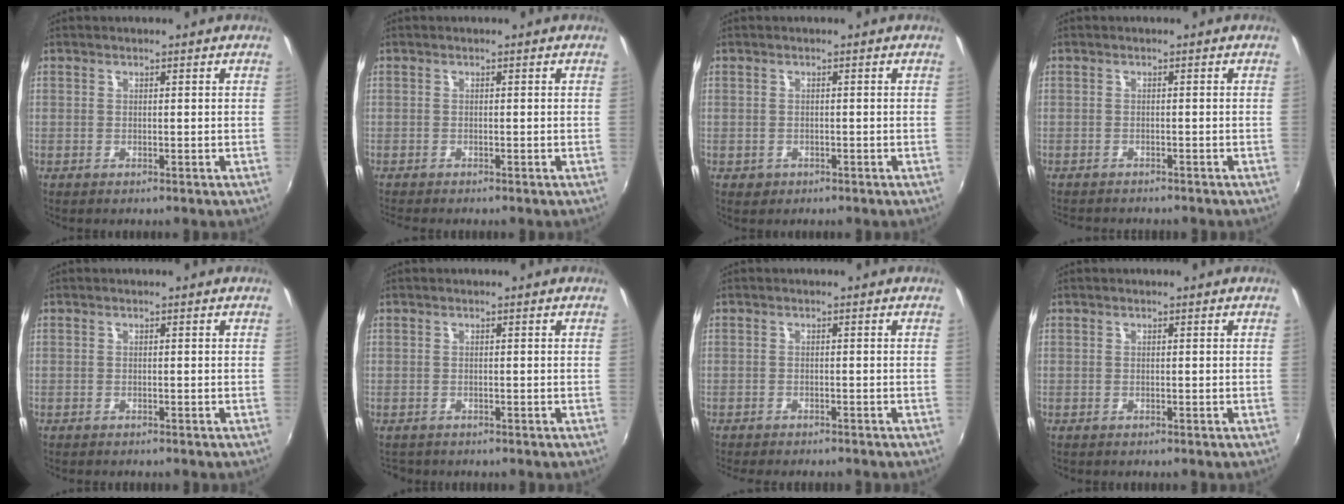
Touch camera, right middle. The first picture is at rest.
{"total": 1.6, "force": [-1.5, 0.1, 0.5], "torque": [-0.012, -0.013, -0.028]}
{"total": 1.6, "force": [-0.7, 1.4, 0.4], "torque": [-0.010, -0.004, -0.008]}
{"total": 3.9, "force": [-3.6, 0.9, 1.1], "torque": [-0.030, -0.016, -0.057]}
{"total": 1.0, "force": [-0.9, 0.2, 0.2], "torque": [-0.006, -0.006, -0.016]}
{"total": 1.6, "force": [-1.3, 0.8, 0.2], "torque": [-0.009, -0.005, -0.020]}
{"total": 4.9, "force": [-4.5, 1.1, 1.8], "torque": [-0.045, -0.018, -0.070]}
{"total": 0.0}